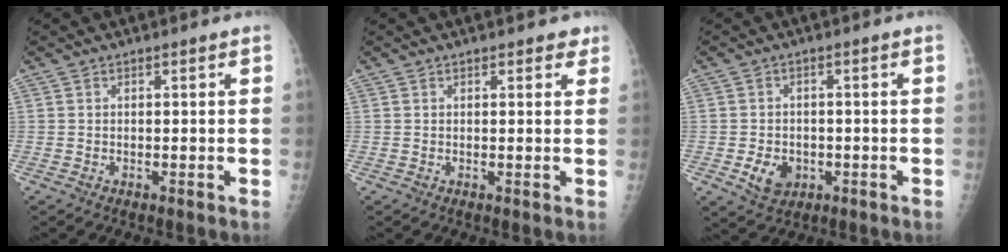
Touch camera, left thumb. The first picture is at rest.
{"total": 2.5, "force": [1.8, 1.2, 1.4], "torque": [0.001, -0.004, 0.016]}
{"total": 5.2, "force": [-1.6, 4.1, 2.9], "torque": [-0.036, 0.005, -0.017]}